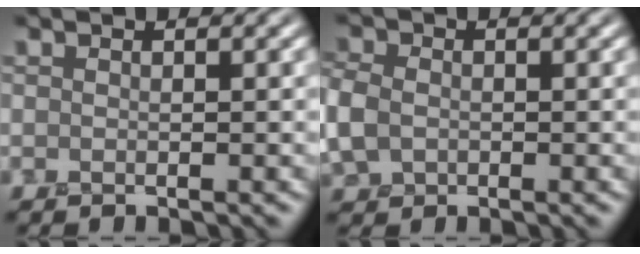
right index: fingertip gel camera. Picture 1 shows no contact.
{"total": 2.9, "force": [-0.1, 2.6, 1.4], "torque": [-0.044, 0.005, -0.008]}